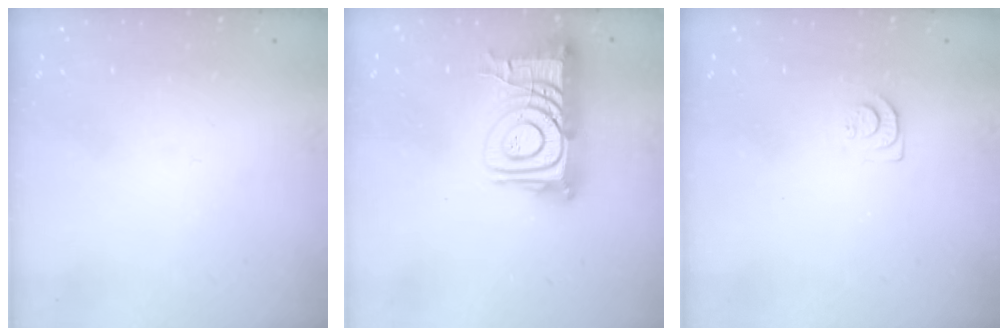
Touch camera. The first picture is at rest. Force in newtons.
{"total": 16.5, "press": 16.4, "slide": 1.5}
{"total": 7.4, "press": 7.4, "slide": 0.5}